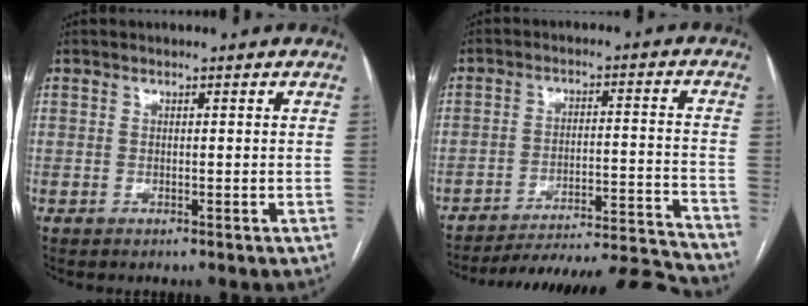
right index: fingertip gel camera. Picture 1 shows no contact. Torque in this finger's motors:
{"motor_torque": [-0.09, -1.32, 0.21, 0.09]}